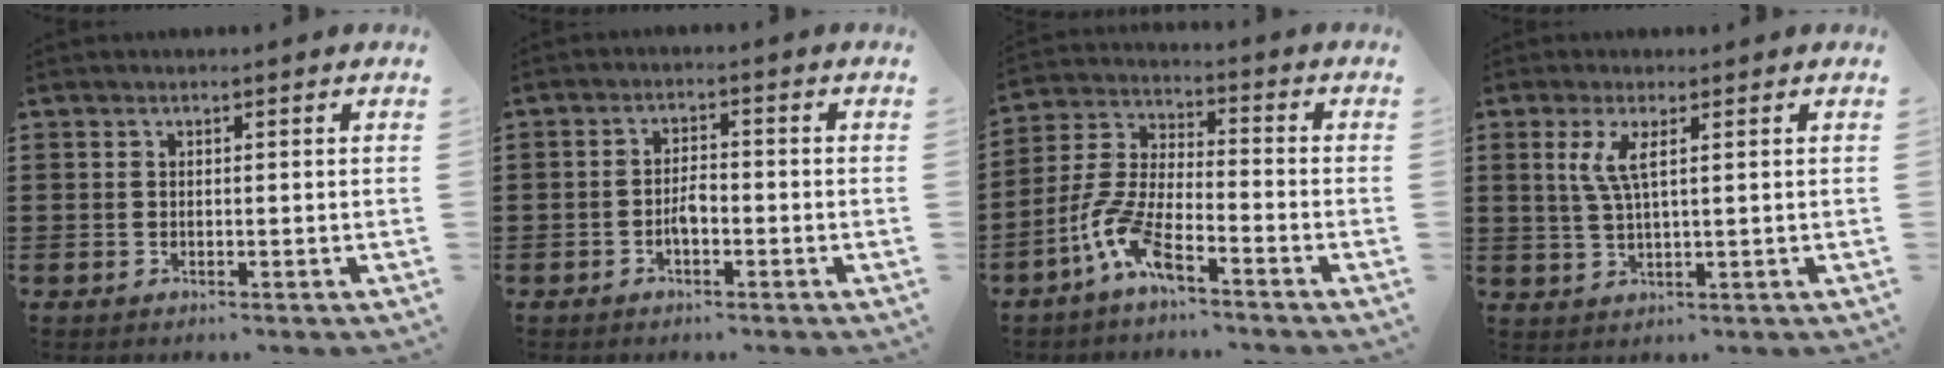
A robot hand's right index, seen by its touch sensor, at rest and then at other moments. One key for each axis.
{"total": 2.5, "fx": -1.1, "fy": 1.1, "fz": 2.0, "tx": -0.046, "ty": 0.002, "tz": -0.023}
{"total": 8.4, "fx": -5.4, "fy": 2.0, "fz": 6.2, "tx": -0.167, "ty": -0.017, "tz": -0.111}
{"total": 4.1, "fx": 1.3, "fy": 0.8, "fz": 3.8, "tx": -0.087, "ty": -0.001, "tz": 0.019}